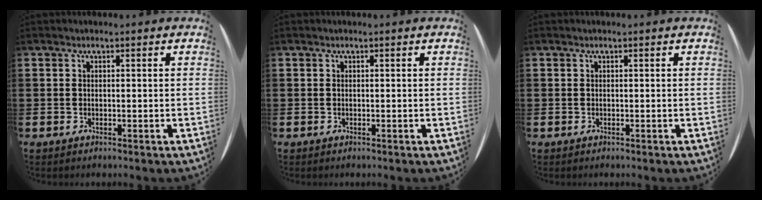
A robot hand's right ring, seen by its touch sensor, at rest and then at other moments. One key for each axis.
{"total": 0.0}
{"total": 0.0}